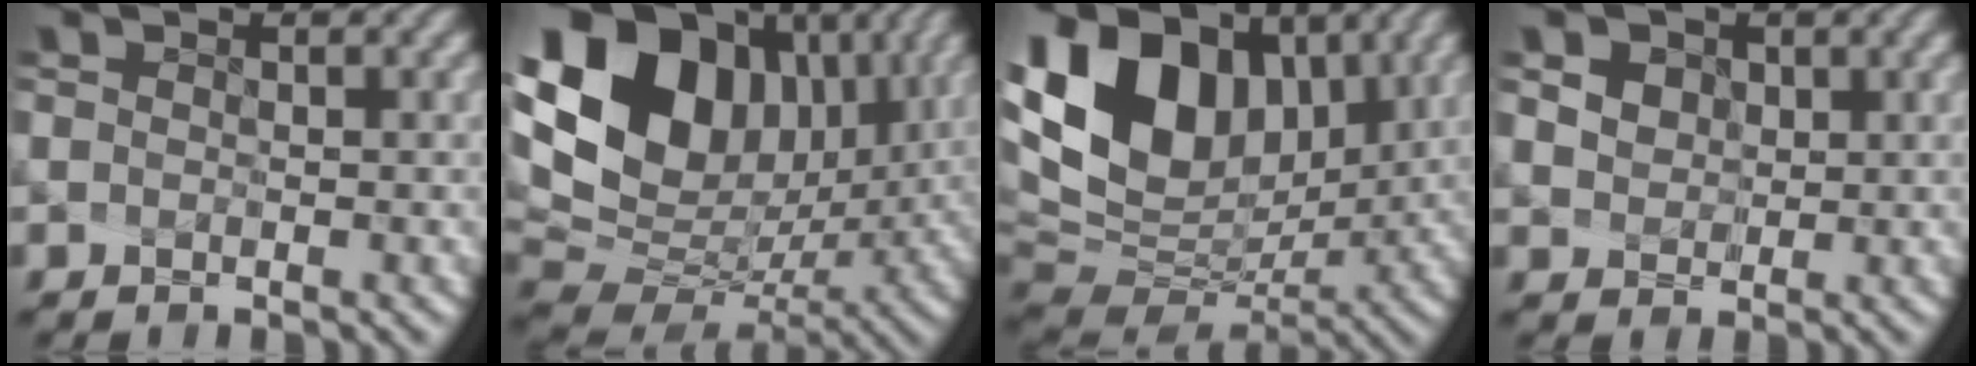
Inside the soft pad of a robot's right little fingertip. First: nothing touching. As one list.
[{"total": 17.7, "force": [6.7, 12.9, 10.2], "torque": [-0.195, 0.028, 0.124]}, {"total": 14.9, "force": [6.6, 9.7, 9.2], "torque": [-0.184, 0.031, 0.117]}, {"total": 5.4, "force": [2.8, 4.1, 2.2], "torque": [-0.040, 0.031, 0.028]}]